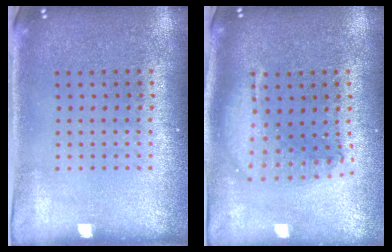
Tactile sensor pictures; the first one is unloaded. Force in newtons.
{"total": 1.8, "press": 1.6, "slide": 1.0}